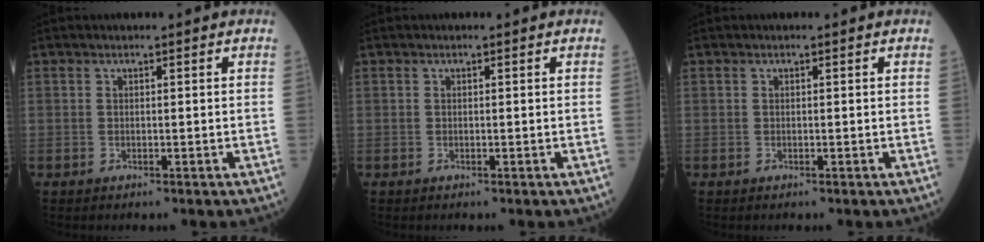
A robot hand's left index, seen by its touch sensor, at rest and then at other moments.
{"total": 0.0}
{"total": 0.0}